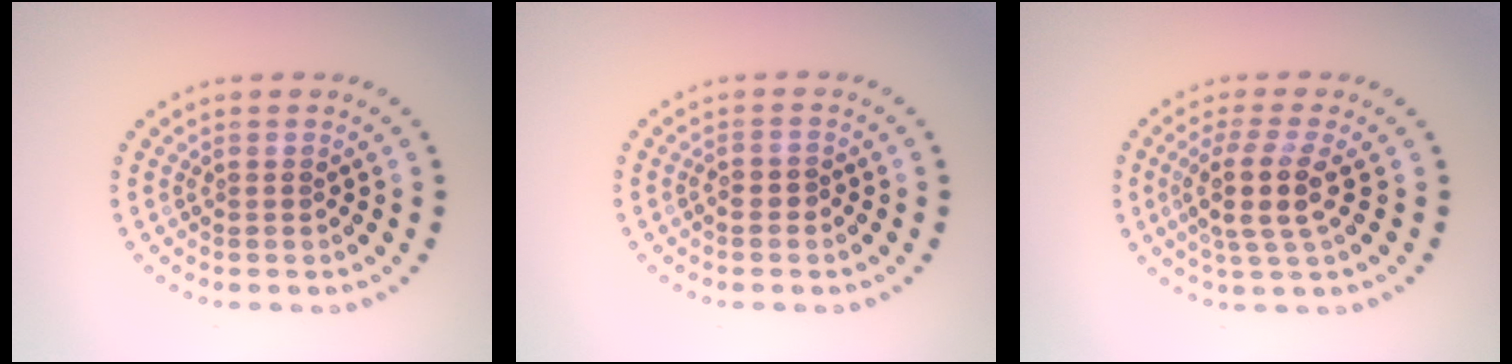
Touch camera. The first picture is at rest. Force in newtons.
{"total": 0.6, "press": 0.5, "slide": 0.3}
{"total": 3.8, "press": 3.1, "slide": 2.2}